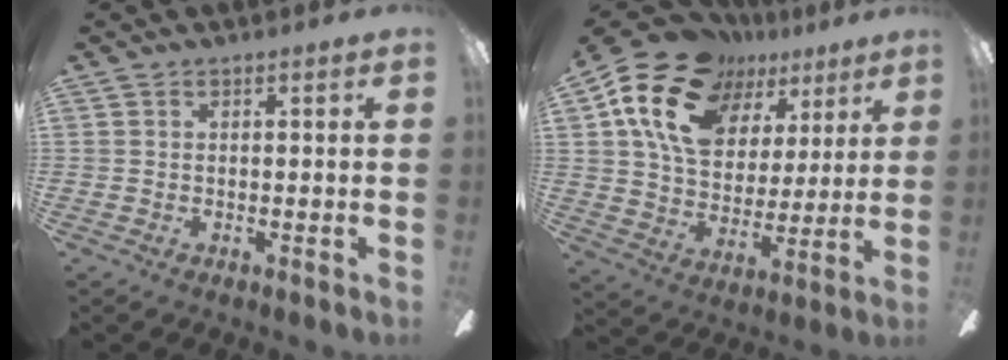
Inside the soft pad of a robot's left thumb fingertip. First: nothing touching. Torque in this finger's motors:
{"motor_torque": [0.90, 0.99, 1.37, -1.39, 0.52]}